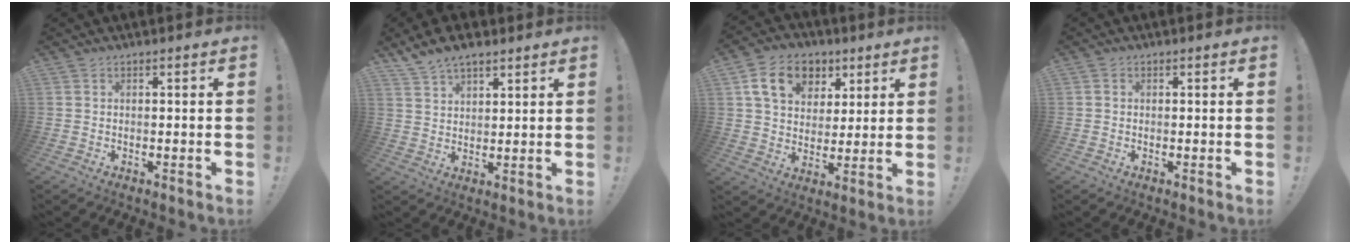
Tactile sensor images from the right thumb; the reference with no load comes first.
{"total": 6.9, "force": [5.4, 3.1, 2.9], "torque": [-0.045, -0.029, 0.101]}
{"total": 15.1, "force": [6.8, 11.1, 7.5], "torque": [-0.112, -0.023, 0.130]}
{"total": 0.8, "force": [-0.1, 0.7, 0.1], "torque": [-0.004, 0.004, -0.002]}